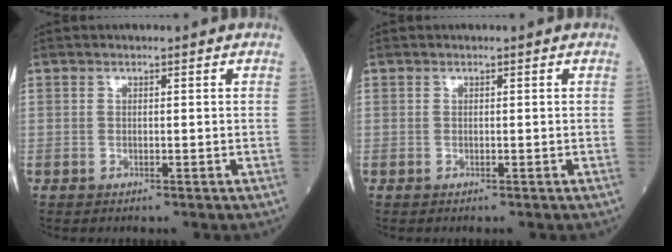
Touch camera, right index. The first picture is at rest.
{"total": 0.0}